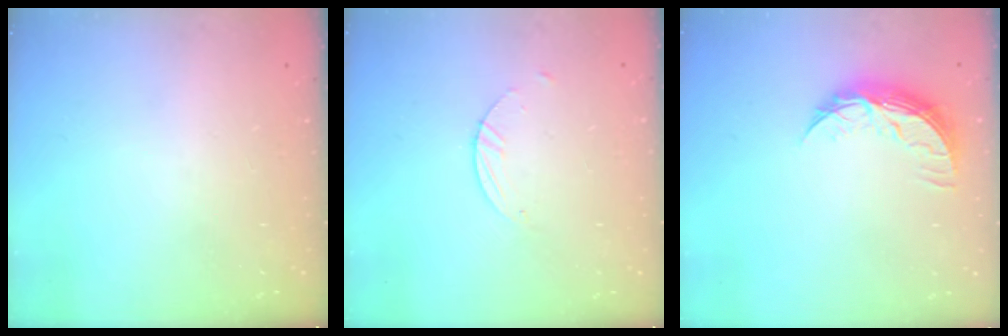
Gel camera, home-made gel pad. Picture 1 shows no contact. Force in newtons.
{"total": 1.8, "press": 1.8, "slide": 0.1}
{"total": 9.0, "press": 9.0, "slide": 0.5}